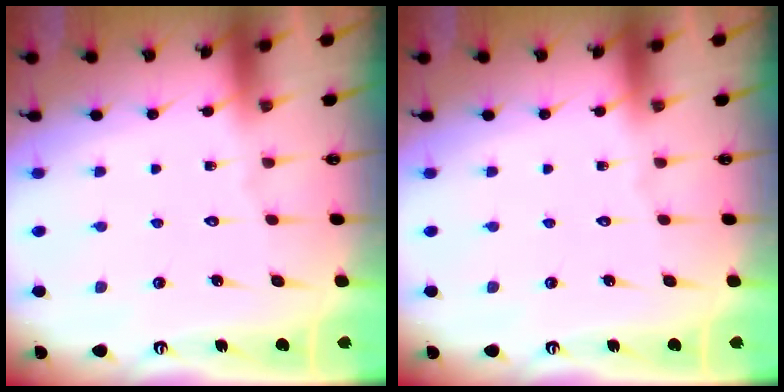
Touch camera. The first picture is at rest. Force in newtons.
{"total": 0.0}